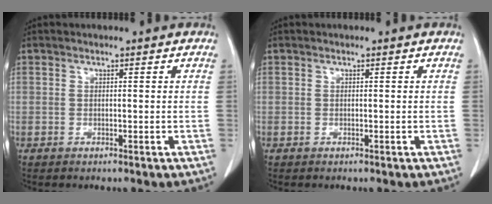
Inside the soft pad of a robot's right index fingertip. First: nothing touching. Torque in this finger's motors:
{"motor_torque": [0.00, 0.00, 0.00, -0.01]}